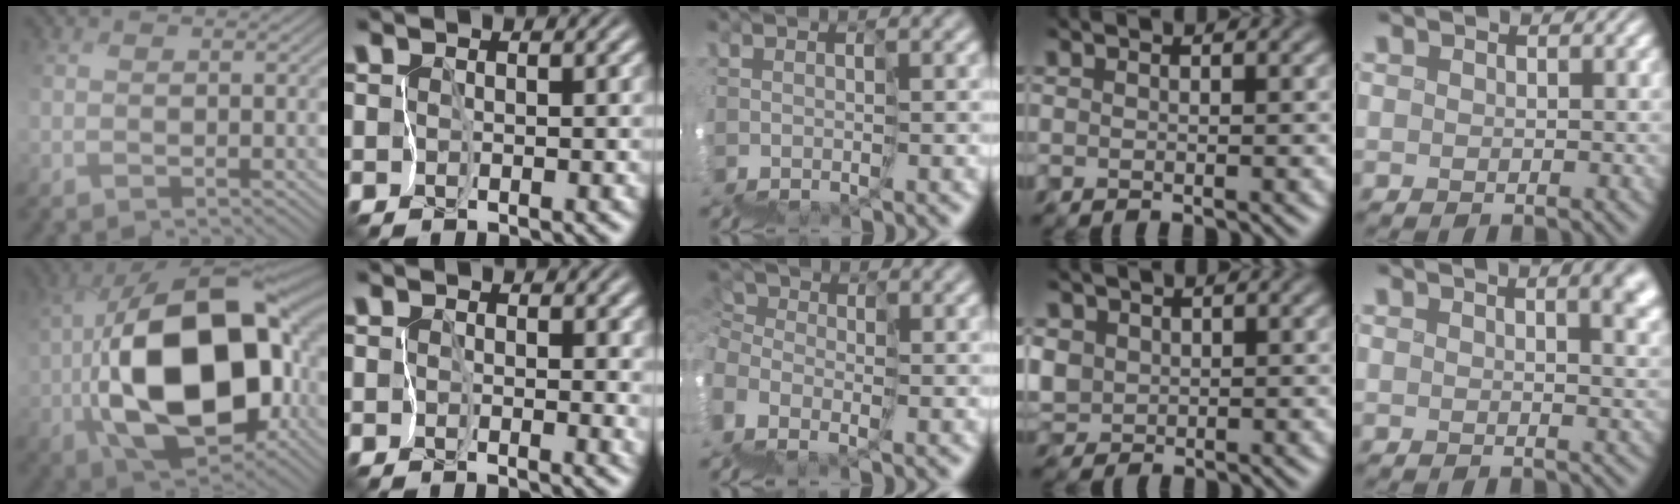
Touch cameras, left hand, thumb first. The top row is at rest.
{"thumb": {"total": 19.9, "force": [-1.6, 12.6, 15.3], "torque": [-0.331, -0.037, -0.005]}, "index": {"total": 2.8, "force": [0.2, 1.8, 2.1], "torque": [-0.024, -0.003, 0.002]}, "middle": {"total": 1.3, "force": [-1.2, 0.0, -0.2], "torque": [-0.003, 0.017, -0.031]}, "ring": {"total": 2.9, "force": [1.2, 2.5, 0.9], "torque": [-0.051, 0.006, 0.035]}, "little": {"total": 4.7, "force": [2.5, 2.0, 3.5], "torque": [-0.044, -0.001, 0.045]}}